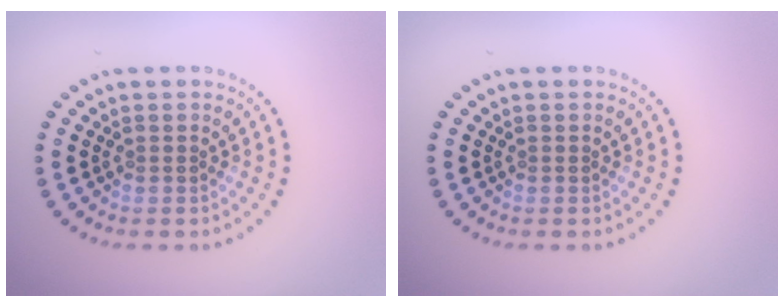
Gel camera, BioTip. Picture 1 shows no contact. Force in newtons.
{"total": 0.0}